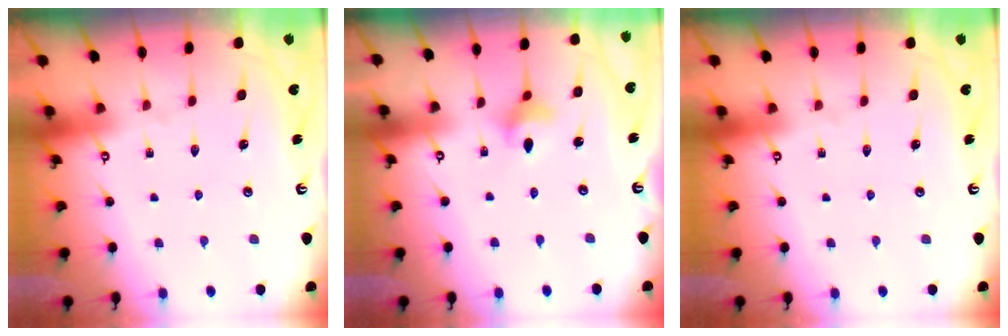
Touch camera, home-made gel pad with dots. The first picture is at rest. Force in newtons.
{"total": 3.5, "press": 3.5, "slide": 0.2}
{"total": 0.0}